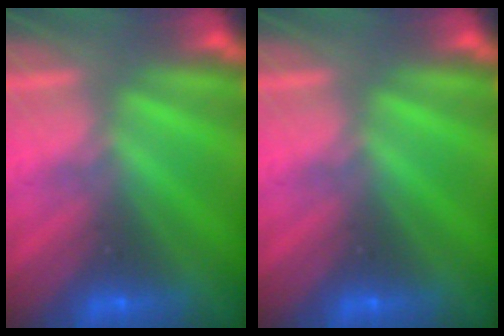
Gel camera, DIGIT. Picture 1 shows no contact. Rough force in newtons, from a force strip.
{"total": 0.0}